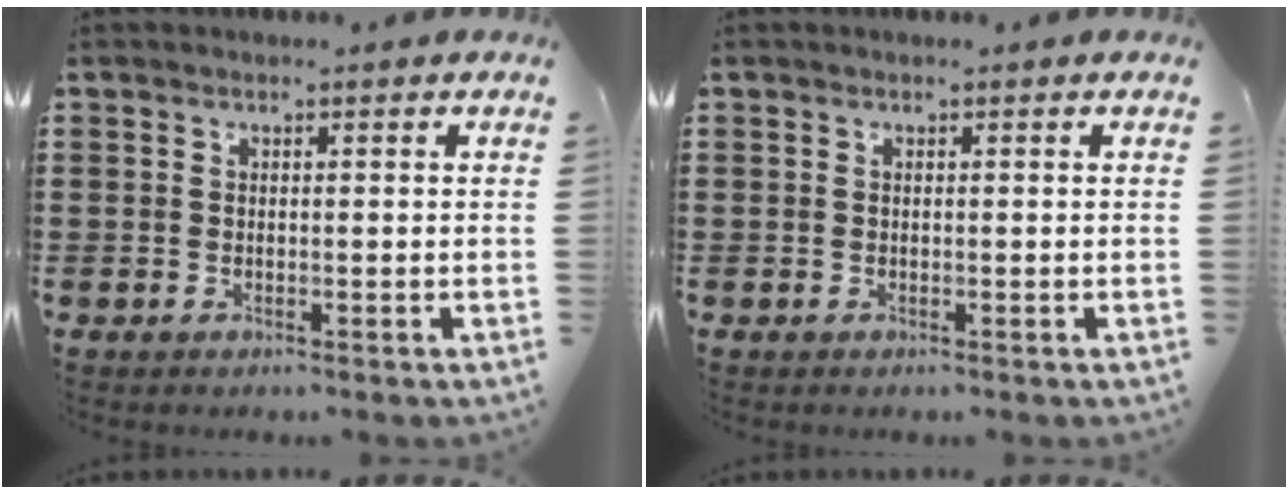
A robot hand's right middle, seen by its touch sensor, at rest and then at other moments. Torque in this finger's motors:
{"motor_torque": [-0.07, 0.07, 0.00, 0.00]}